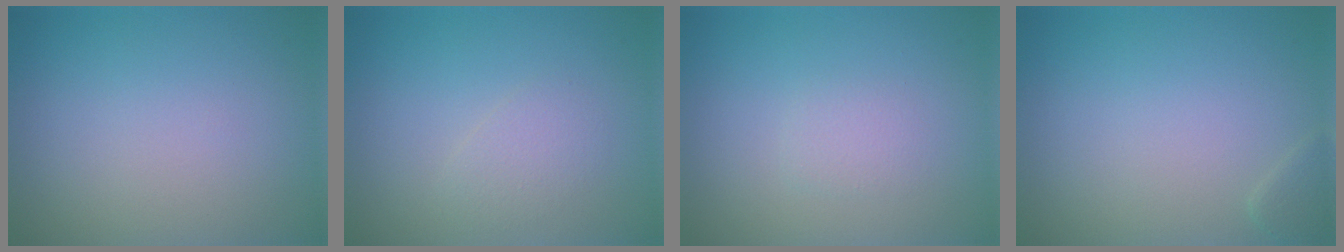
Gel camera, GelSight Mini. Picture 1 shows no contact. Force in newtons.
{"total": 1.4, "press": 1.4, "slide": 0.1}
{"total": 1.0, "press": 1.0, "slide": 0.0}
{"total": 1.0, "press": 1.0, "slide": 0.1}